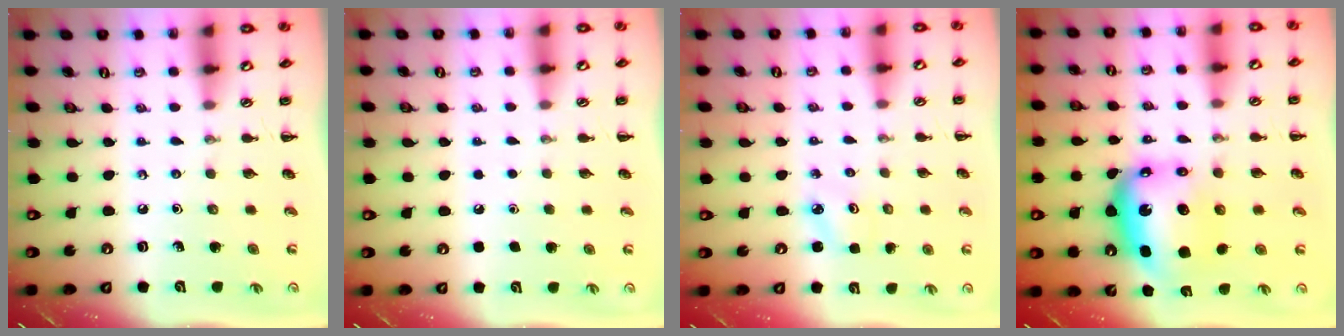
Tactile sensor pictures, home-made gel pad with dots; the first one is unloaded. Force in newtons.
{"total": 1.6, "press": 1.6, "slide": 0.1}
{"total": 2.3, "press": 2.2, "slide": 0.6}
{"total": 9.5, "press": 8.9, "slide": 3.2}